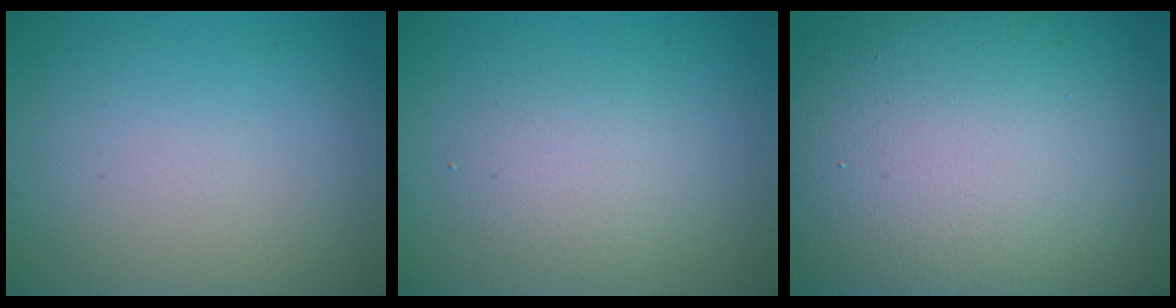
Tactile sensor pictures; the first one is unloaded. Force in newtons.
{"total": 2.4, "press": 2.4, "slide": 0.0}
{"total": 18.3, "press": 18.3, "slide": 1.0}